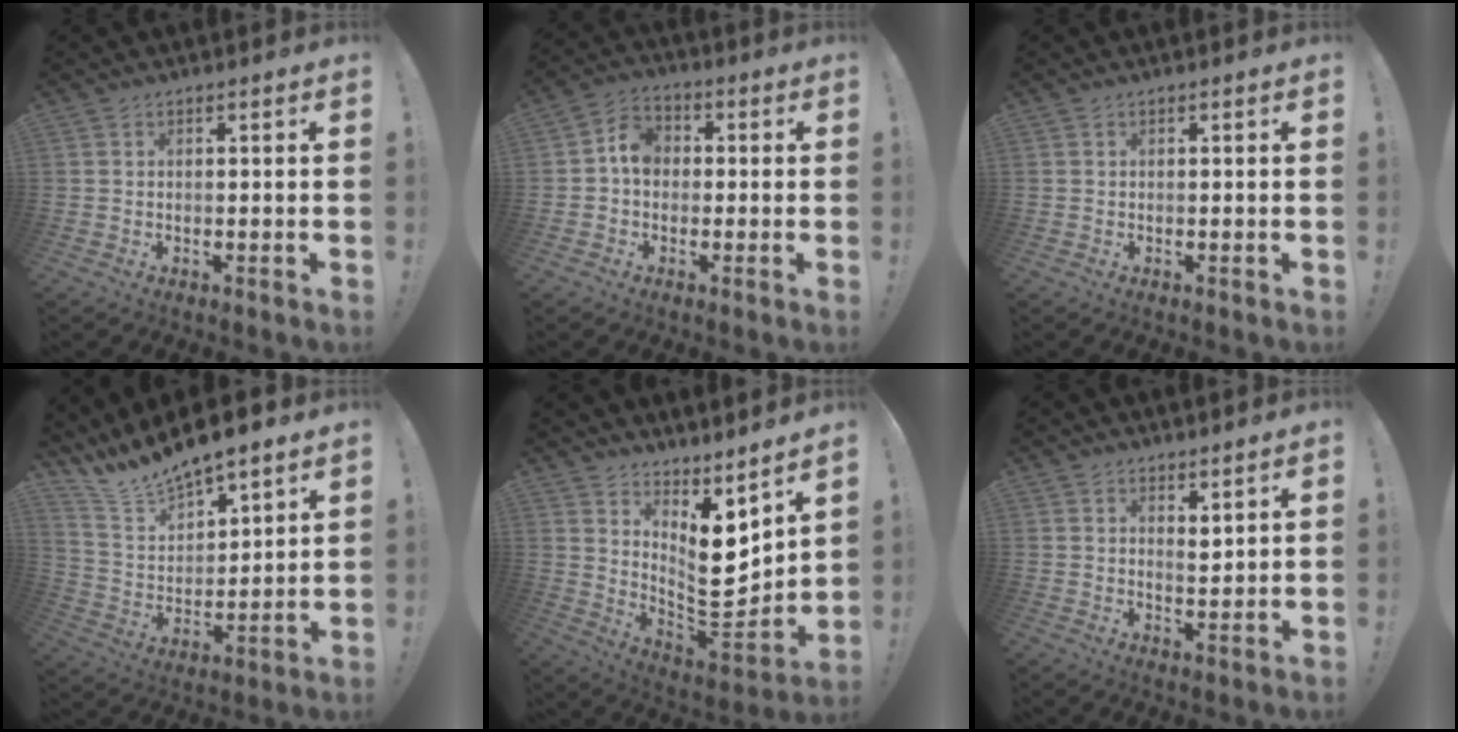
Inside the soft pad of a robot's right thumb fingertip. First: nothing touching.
{"total": 6.7, "force": [-0.1, 5.4, 3.9], "torque": [-0.062, 0.019, 0.002]}
{"total": 0.0}
{"total": 11.1, "force": [10.6, 2.2, 2.2], "torque": [-0.073, -0.093, 0.194]}
{"total": 11.8, "force": [4.1, 5.9, 9.4], "torque": [-0.125, -0.055, 0.073]}
{"total": 3.3, "force": [3.0, 1.0, 0.9], "torque": [-0.003, -0.020, 0.050]}